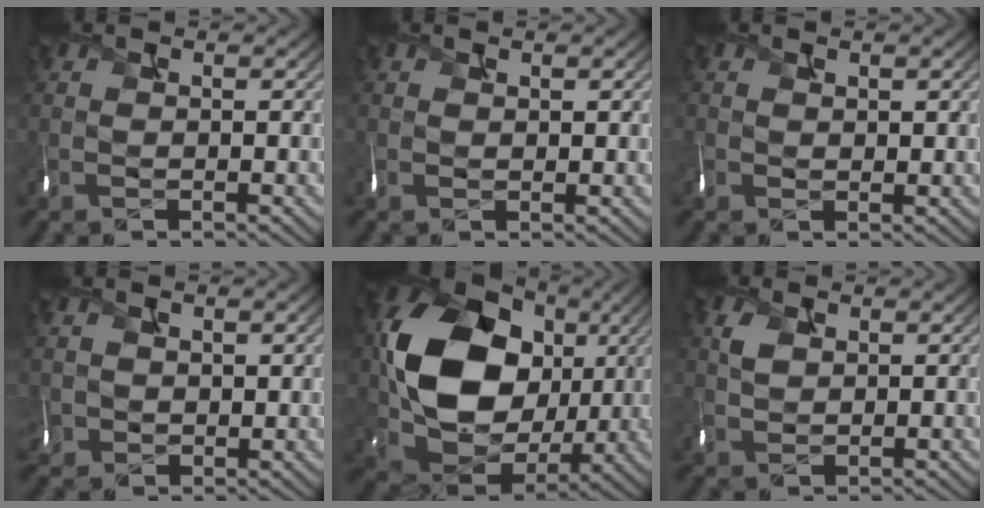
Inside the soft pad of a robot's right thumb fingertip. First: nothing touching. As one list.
[{"total": 1.2, "force": [0.6, 0.7, 0.8], "torque": [-0.021, -0.001, 0.015]}, {"total": 2.0, "force": [0.8, 1.2, 1.3], "torque": [-0.034, -0.002, 0.020]}, {"total": 3.2, "force": [1.1, 2.3, 2.0], "torque": [-0.060, -0.001, 0.026]}, {"total": 15.9, "force": [2.3, 12.7, 9.3], "torque": [-0.185, -0.018, 0.045]}, {"total": 1.4, "force": [0.6, 1.2, 0.5], "torque": [-0.021, -0.006, 0.017]}]